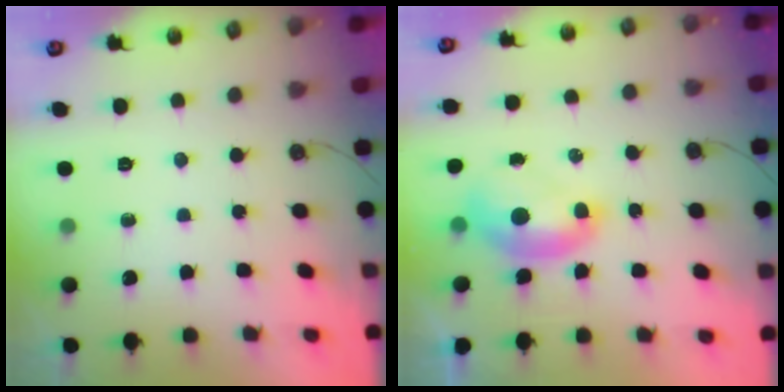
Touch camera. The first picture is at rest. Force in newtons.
{"total": 2.3, "press": 2.3, "slide": 0.6}